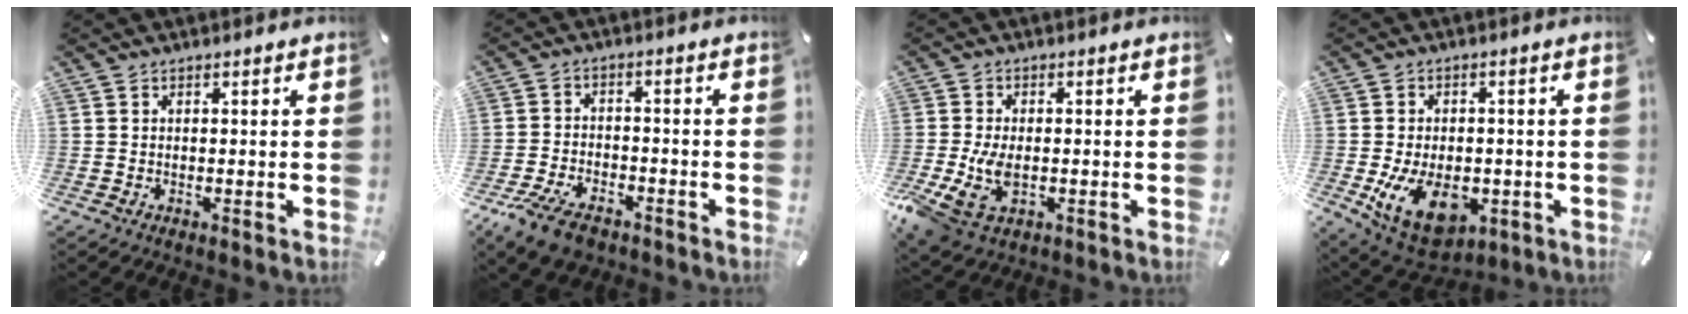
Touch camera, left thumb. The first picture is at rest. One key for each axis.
{"total": 7.8, "fx": -5.2, "fy": 3.9, "fz": 4.3, "tx": -0.094, "ty": 0.018, "tz": -0.097}
{"total": 9.5, "fx": -2.1, "fy": 6.1, "fz": 6.9, "tx": -0.153, "ty": -0.006, "tz": -0.036}
{"total": 12.9, "fx": -3.5, "fy": 8.5, "fz": 9.2, "tx": -0.163, "ty": 0.000, "tz": -0.057}